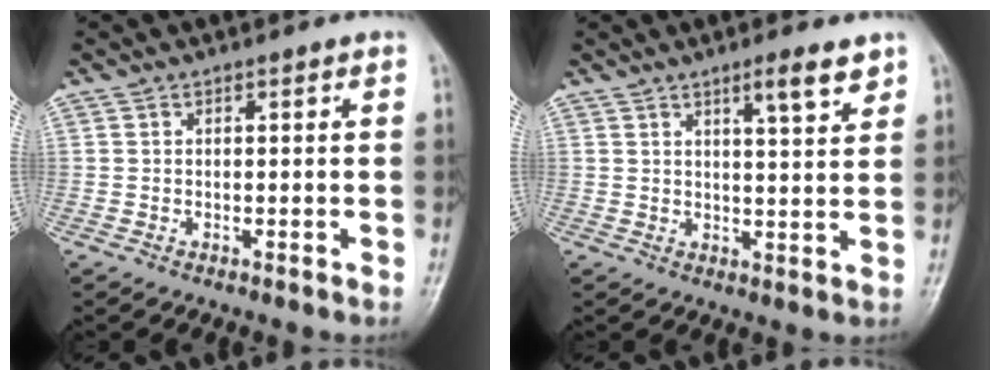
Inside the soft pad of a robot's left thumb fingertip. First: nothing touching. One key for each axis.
{"total": 5.4, "fx": 3.6, "fy": 0.9, "fz": 4.0, "tx": -0.050, "ty": -0.024, "tz": 0.055}